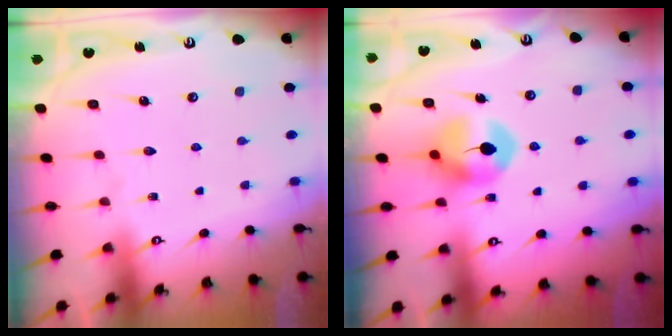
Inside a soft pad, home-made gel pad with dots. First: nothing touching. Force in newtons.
{"total": 7.8, "press": 7.8, "slide": 0.2}